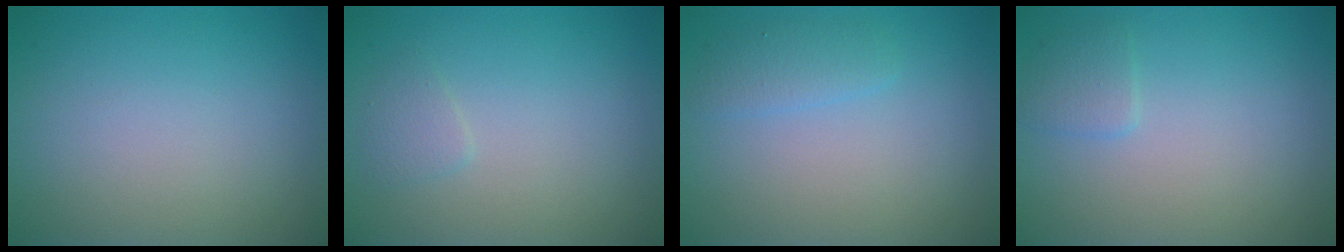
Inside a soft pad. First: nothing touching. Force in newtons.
{"total": 1.0, "press": 1.0, "slide": 0.1}
{"total": 1.6, "press": 1.6, "slide": 0.1}
{"total": 1.2, "press": 1.2, "slide": 0.1}